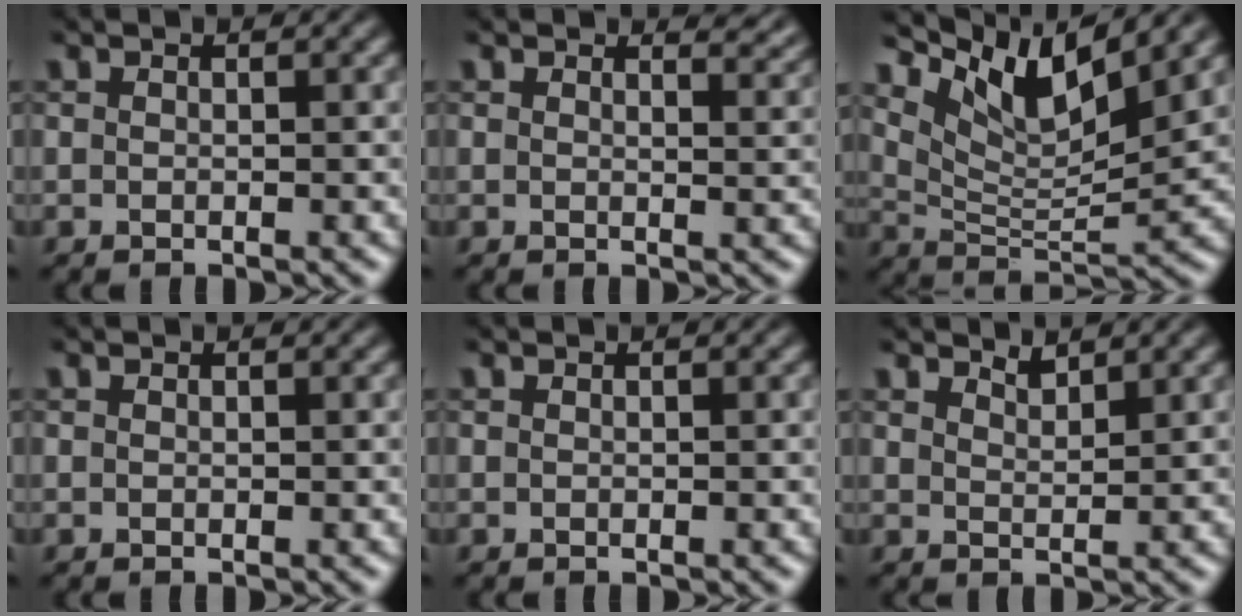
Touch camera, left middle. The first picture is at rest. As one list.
[{"total": 2.4, "force": [2.2, 0.6, 0.8], "torque": [-0.009, -0.006, 0.026]}, {"total": 8.6, "force": [5.7, 2.6, 6.0], "torque": [-0.109, 0.000, 0.107]}, {"total": 0.0}, {"total": 0.0}, {"total": 1.5, "force": [1.4, 0.2, 0.3], "torque": [-0.008, -0.002, 0.024]}]